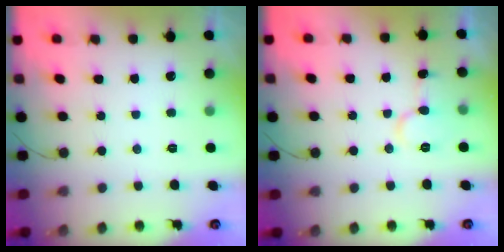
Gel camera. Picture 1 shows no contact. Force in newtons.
{"total": 7.3, "press": 7.2, "slide": 0.7}